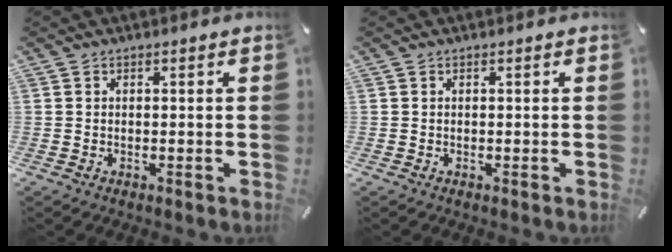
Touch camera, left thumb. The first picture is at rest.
{"total": 0.0}